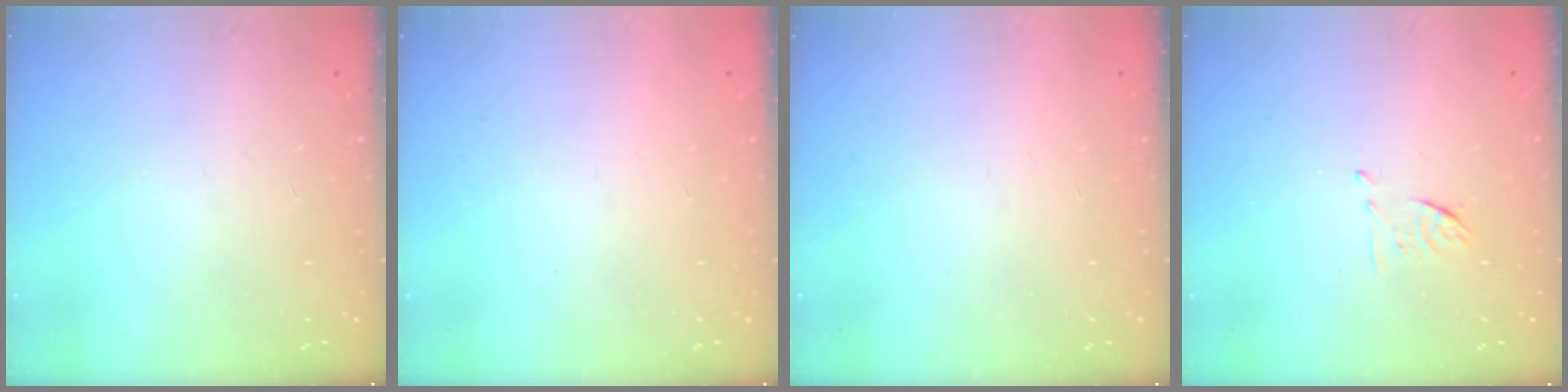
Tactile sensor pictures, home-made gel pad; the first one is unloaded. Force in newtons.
{"total": 1.5, "press": 1.5, "slide": 0.1}
{"total": 1.5, "press": 1.5, "slide": 0.1}
{"total": 6.1, "press": 6.0, "slide": 1.1}